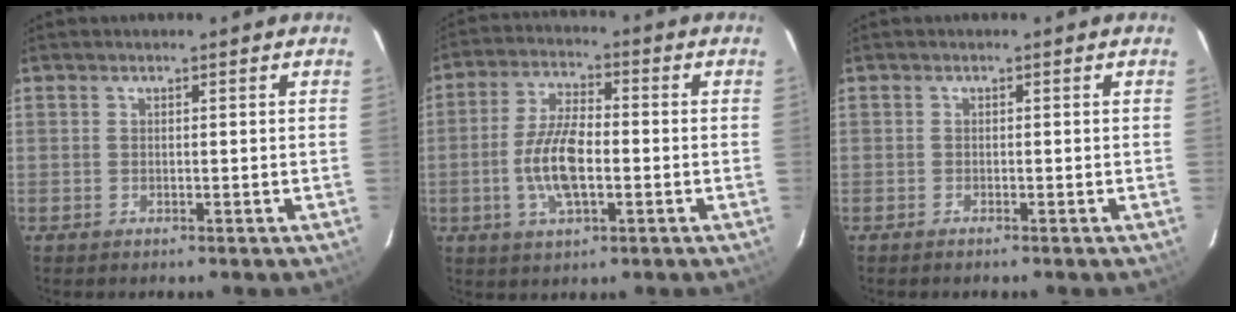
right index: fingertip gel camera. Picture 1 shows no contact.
{"total": 9.8, "force": [-2.2, 3.9, 8.7], "torque": [-0.179, 0.003, -0.042]}
{"total": 0.5, "force": [-0.5, 0.0, 0.2], "torque": [-0.003, -0.001, -0.011]}